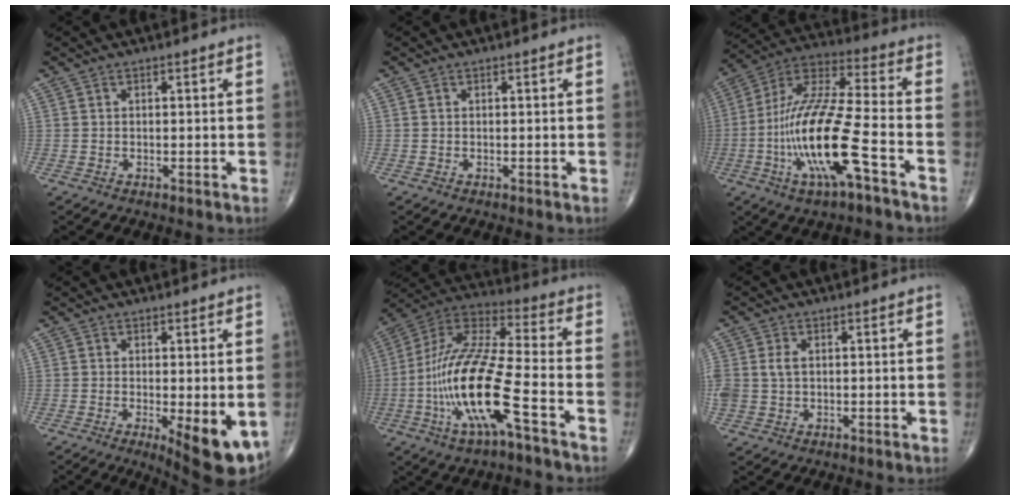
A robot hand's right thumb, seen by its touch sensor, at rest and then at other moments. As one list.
[{"total": 0.0}, {"total": 19.7, "force": [-6.7, 4.2, 18.0], "torque": [-0.377, 0.033, -0.122]}, {"total": 9.8, "force": [-2.8, 3.0, 8.9], "torque": [-0.110, -0.020, -0.033]}, {"total": 19.8, "force": [-6.8, 4.4, 18.1], "torque": [-0.384, 0.034, -0.127]}, {"total": 4.0, "force": [0.4, 2.8, 2.8], "torque": [-0.070, 0.009, 0.012]}]